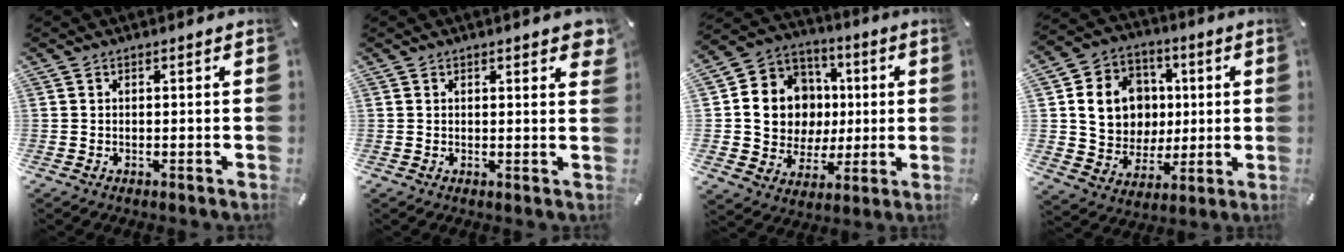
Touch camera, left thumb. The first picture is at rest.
{"total": 2.0, "force": [1.4, 0.6, 1.3], "torque": [-0.013, -0.003, 0.021]}
{"total": 14.6, "force": [1.0, 13.8, 4.6], "torque": [-0.084, -0.005, 0.032]}
{"total": 15.0, "force": [2.3, 13.5, 6.1], "torque": [-0.102, 0.007, 0.055]}